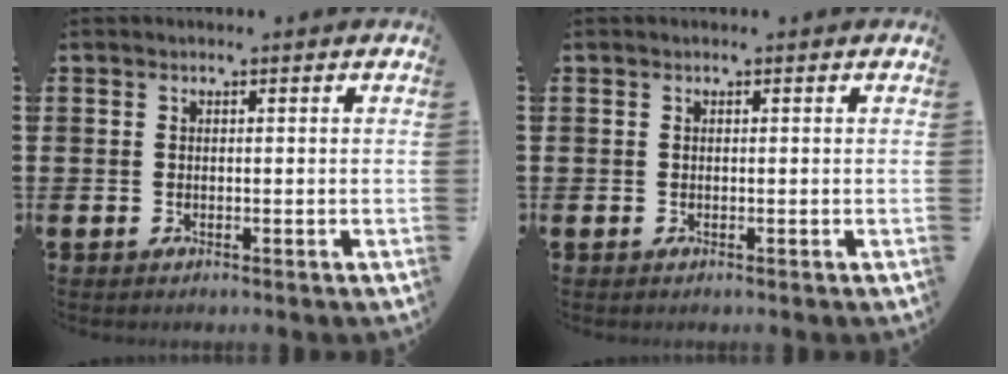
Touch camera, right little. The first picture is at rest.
{"total": 0.0}